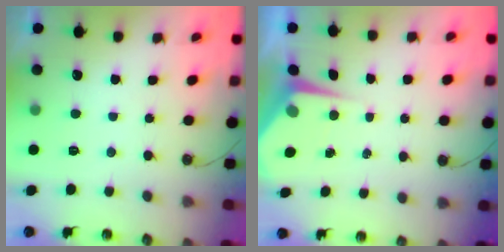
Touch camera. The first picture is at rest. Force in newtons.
{"total": 4.7, "press": 4.7, "slide": 0.4}